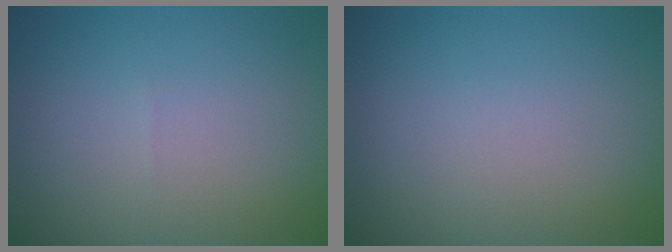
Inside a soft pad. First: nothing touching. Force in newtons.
{"total": 0.0}